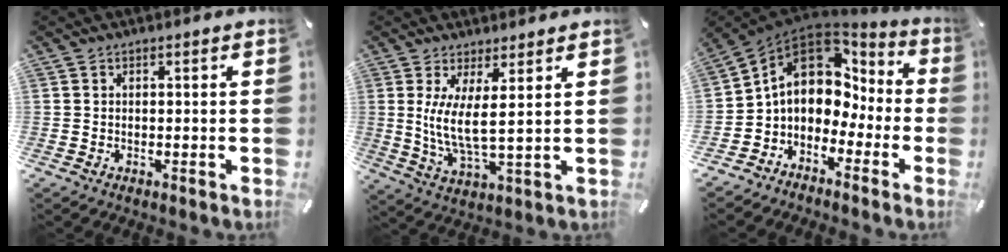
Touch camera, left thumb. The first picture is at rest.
{"total": 7.6, "force": [2.8, 1.3, 6.9], "torque": [-0.151, -0.015, 0.048]}
{"total": 10.7, "force": [1.5, 9.0, 5.7], "torque": [-0.104, -0.004, 0.027]}